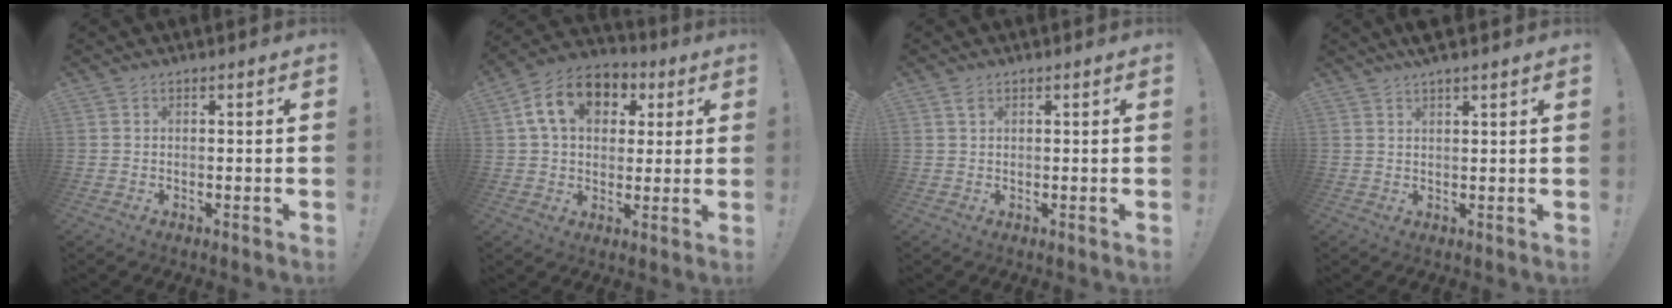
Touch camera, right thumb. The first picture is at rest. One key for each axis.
{"total": 14.5, "fx": 4.8, "fy": 10.5, "fz": 8.8, "tx": -0.147, "ty": 0.006, "tz": 0.096}
{"total": 1.7, "fx": 1.0, "fy": 0.9, "fz": 1.0, "tx": -0.022, "ty": 0.001, "tz": 0.019}
{"total": 3.3, "fx": 2.7, "fy": 0.0, "fz": 1.9, "tx": -0.039, "ty": -0.009, "tz": 0.047}